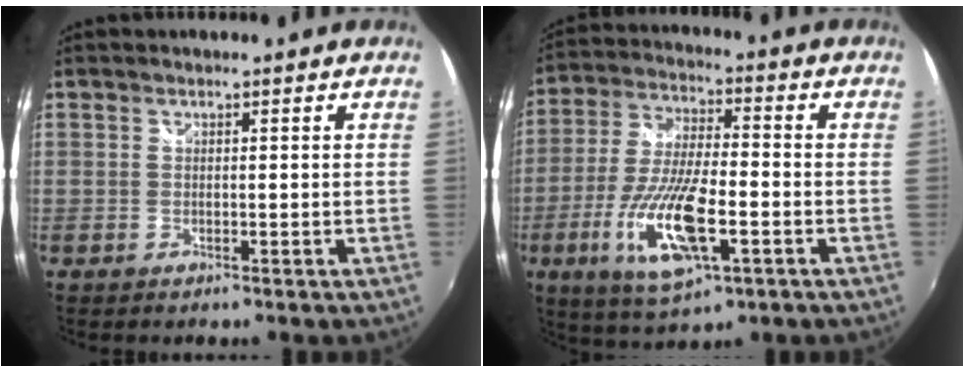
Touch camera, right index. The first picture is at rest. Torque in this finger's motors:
{"motor_torque": [1.63, -0.51, 0.61, 0.12]}